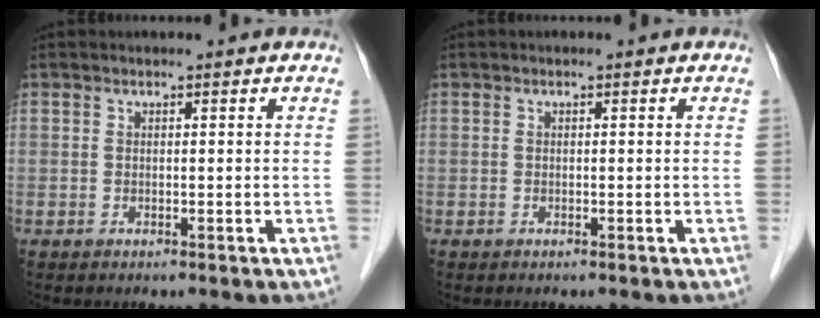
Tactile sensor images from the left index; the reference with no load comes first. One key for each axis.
{"total": 0.0}